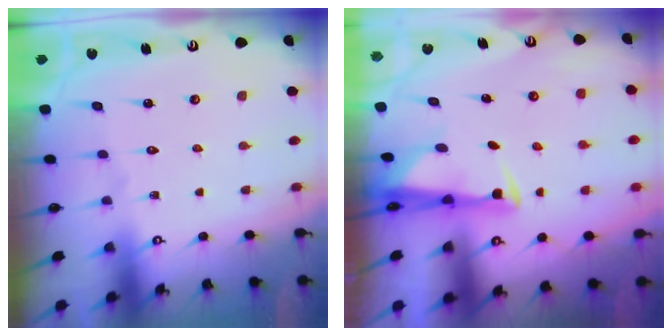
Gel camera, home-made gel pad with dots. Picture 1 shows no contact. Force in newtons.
{"total": 2.9, "press": 2.8, "slide": 0.9}